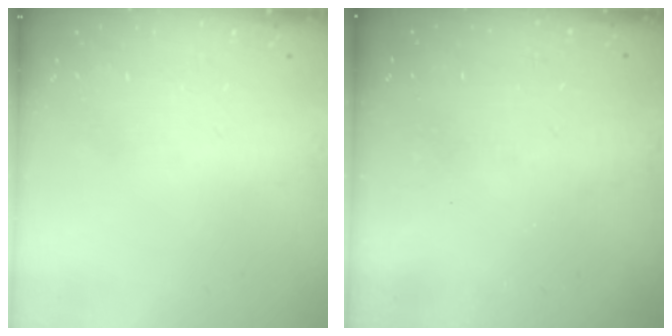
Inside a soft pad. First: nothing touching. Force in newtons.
{"total": 3.1, "press": 3.1, "slide": 0.1}